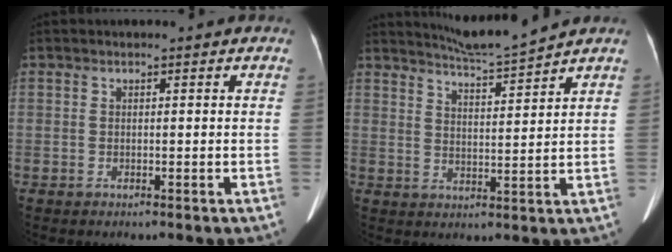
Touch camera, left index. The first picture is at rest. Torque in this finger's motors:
{"motor_torque": [0.23, -0.53, -0.01, 0.03]}